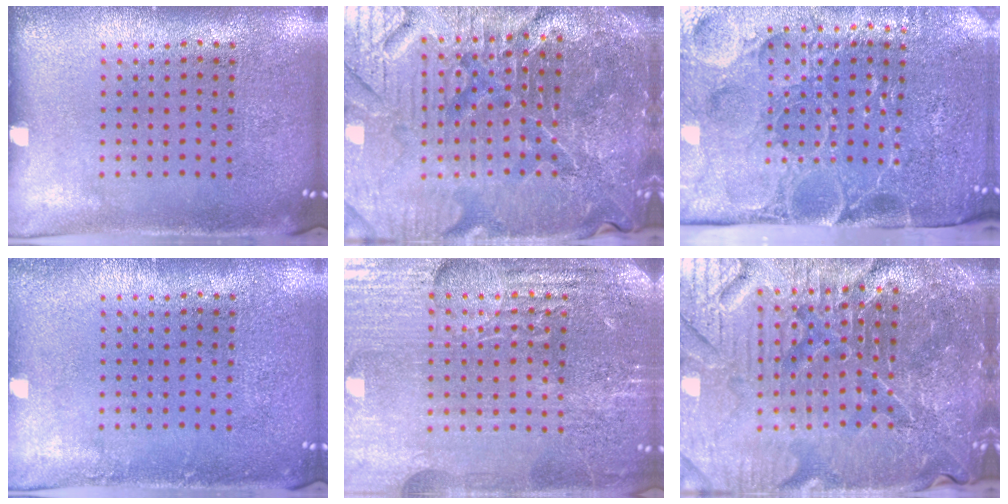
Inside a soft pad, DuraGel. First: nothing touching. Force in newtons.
{"total": 6.3, "press": 5.7, "slide": 2.6}
{"total": 5.0, "press": 4.1, "slide": 2.8}
{"total": 0.7, "press": 0.7, "slide": 0.1}
{"total": 4.9, "press": 4.6, "slide": 1.6}
{"total": 6.3, "press": 5.7, "slide": 2.6}